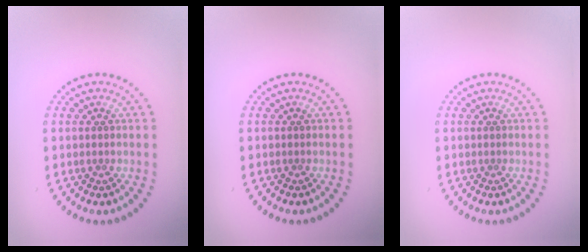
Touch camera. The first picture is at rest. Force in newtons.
{"total": 0.0}
{"total": 0.0}